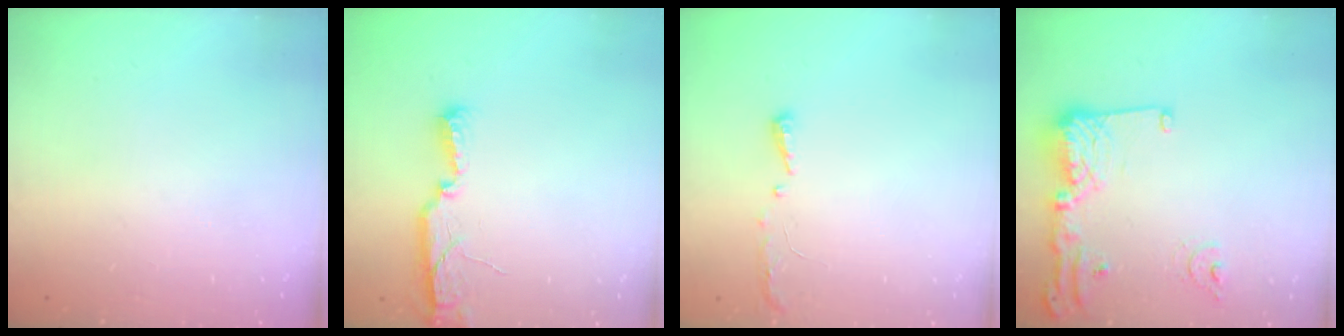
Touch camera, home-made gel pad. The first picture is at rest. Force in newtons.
{"total": 9.5, "press": 8.0, "slide": 5.2}
{"total": 4.1, "press": 4.0, "slide": 0.6}
{"total": 15.0, "press": 14.9, "slide": 1.6}